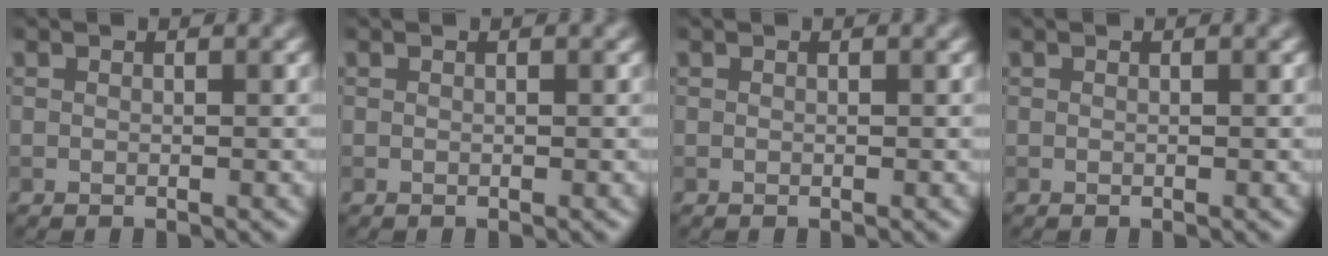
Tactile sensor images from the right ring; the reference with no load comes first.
{"total": 0.0}
{"total": 0.0}
{"total": 0.0}